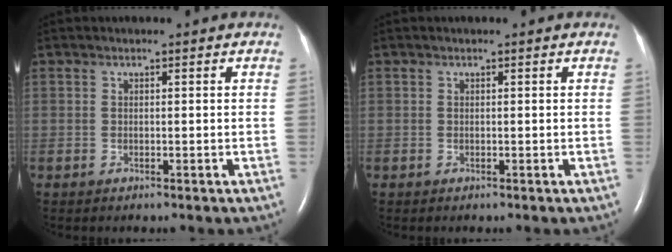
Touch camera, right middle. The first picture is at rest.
{"total": 0.0}